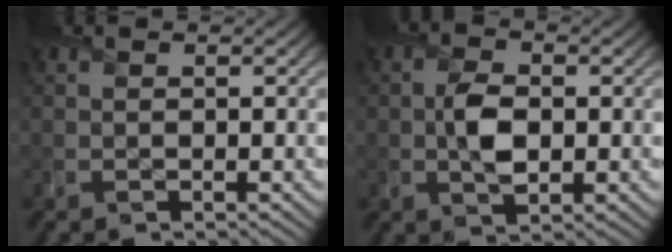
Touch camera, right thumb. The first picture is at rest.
{"total": 4.1, "force": [-0.2, 2.5, 3.2], "torque": [-0.070, -0.002, -0.003]}